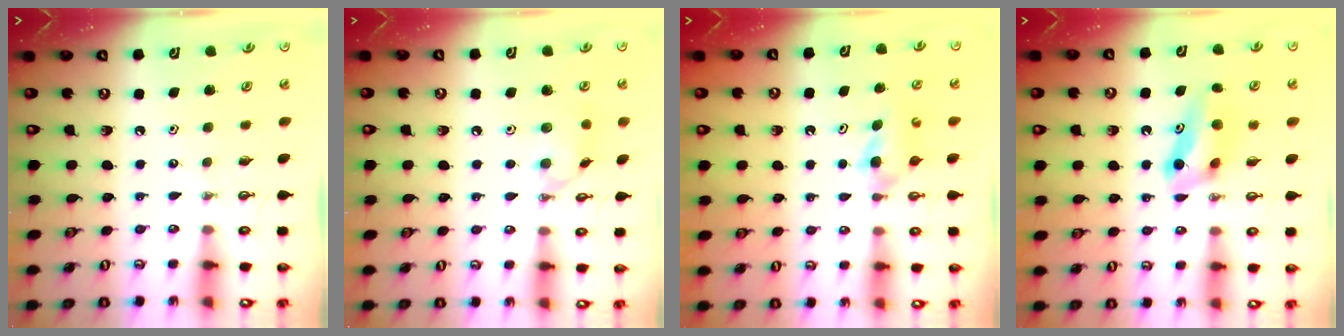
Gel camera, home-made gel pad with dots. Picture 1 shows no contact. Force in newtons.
{"total": 9.3, "press": 9.3, "slide": 0.7}
{"total": 3.6, "press": 3.5, "slide": 1.0}
{"total": 8.3, "press": 8.2, "slide": 1.3}